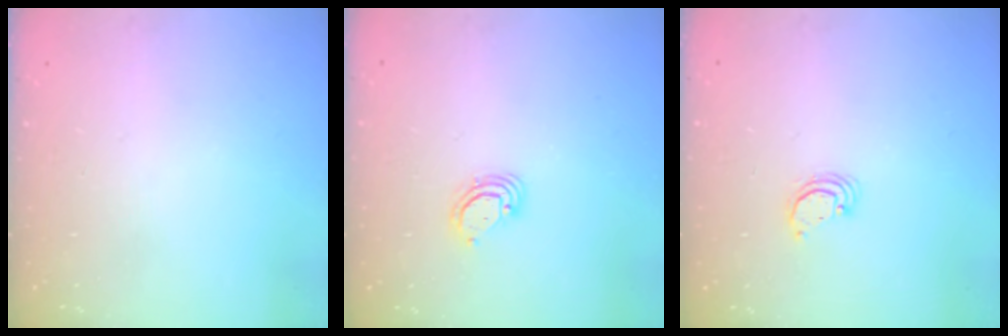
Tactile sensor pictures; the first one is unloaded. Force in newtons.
{"total": 3.2, "press": 3.2, "slide": 0.2}
{"total": 2.7, "press": 2.7, "slide": 0.2}